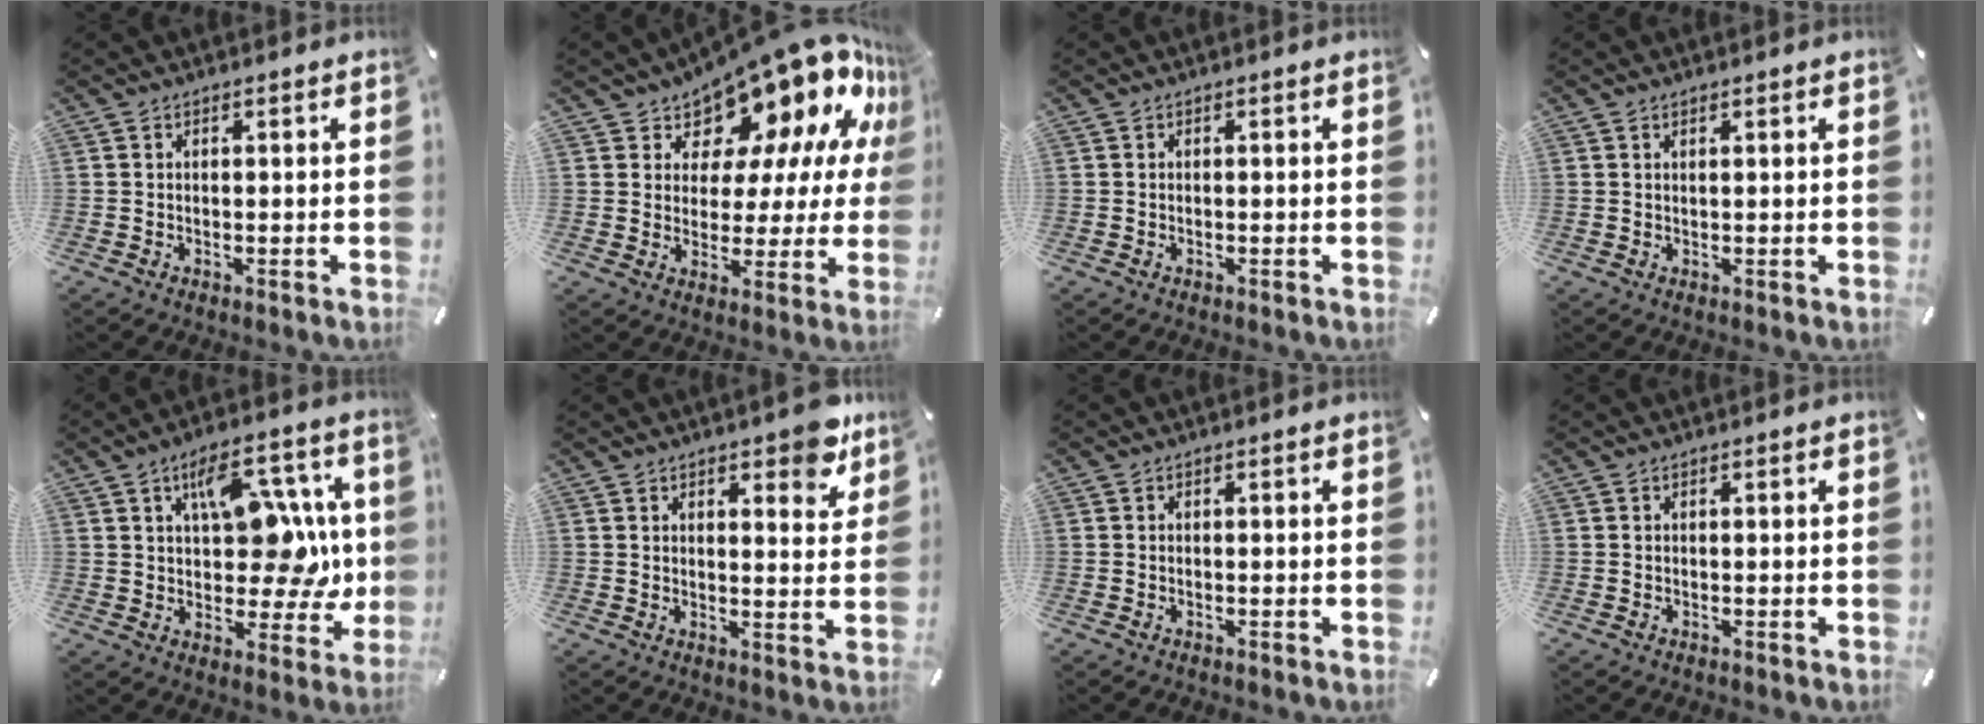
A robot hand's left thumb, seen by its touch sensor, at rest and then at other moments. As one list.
[{"total": 16.2, "force": [12.9, 7.4, 6.3], "torque": [-0.112, -0.112, 0.221]}, {"total": 0.0}, {"total": 0.8, "force": [0.5, 0.0, 0.5], "torque": [-0.011, -0.001, 0.009]}, {"total": 16.1, "force": [3.7, 9.4, 12.5], "torque": [-0.159, -0.014, 0.064]}, {"total": 7.0, "force": [5.3, 3.1, 3.3], "torque": [-0.033, -0.034, 0.089]}, {"total": 0.0}, {"total": 0.0}]